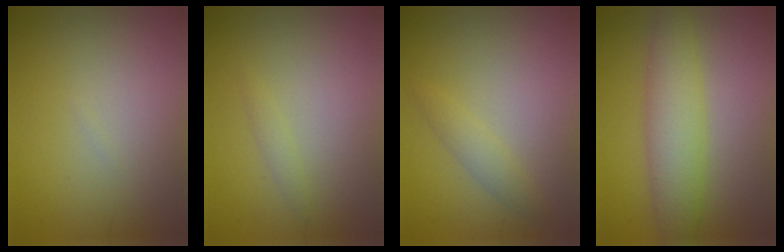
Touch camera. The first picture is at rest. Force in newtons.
{"total": 0.8, "press": 0.8, "slide": 0.1}
{"total": 1.5, "press": 1.5, "slide": 0.1}
{"total": 4.9, "press": 4.9, "slide": 0.1}